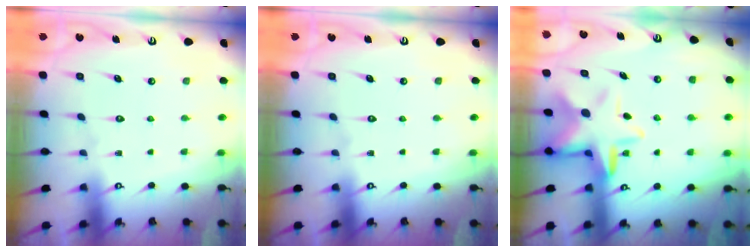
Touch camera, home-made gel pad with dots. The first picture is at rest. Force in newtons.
{"total": 0.0}
{"total": 9.5, "press": 9.1, "slide": 2.7}